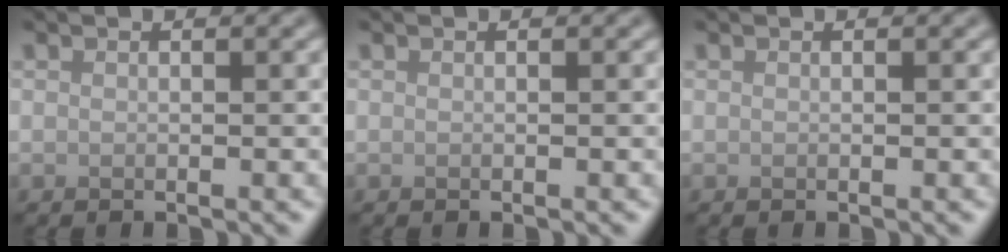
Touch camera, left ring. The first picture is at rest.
{"total": 0.0}
{"total": 0.0}